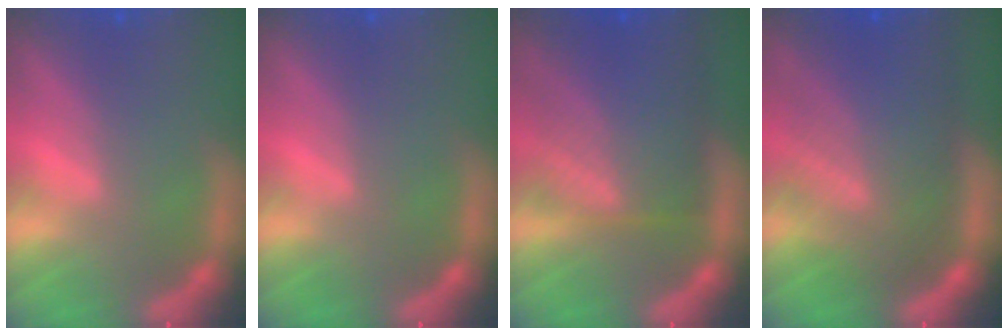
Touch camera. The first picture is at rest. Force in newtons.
{"total": 0.0}
{"total": 9.6}
{"total": 10.0}